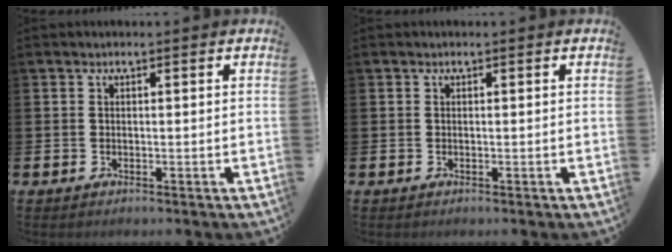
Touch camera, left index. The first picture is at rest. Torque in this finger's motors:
{"motor_torque": [-0.02, 0.03, 0.00, 0.00]}